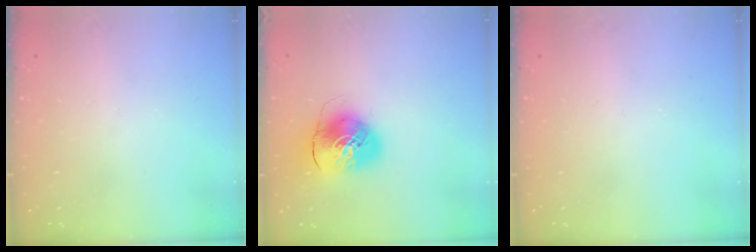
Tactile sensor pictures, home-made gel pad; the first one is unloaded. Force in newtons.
{"total": 10.4, "press": 10.2, "slide": 1.8}
{"total": 0.0}